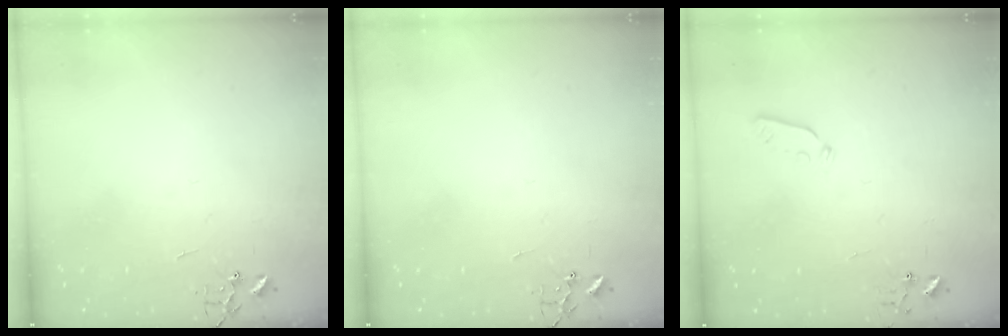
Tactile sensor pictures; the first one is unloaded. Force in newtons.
{"total": 0.0}
{"total": 3.5, "press": 3.5, "slide": 0.4}